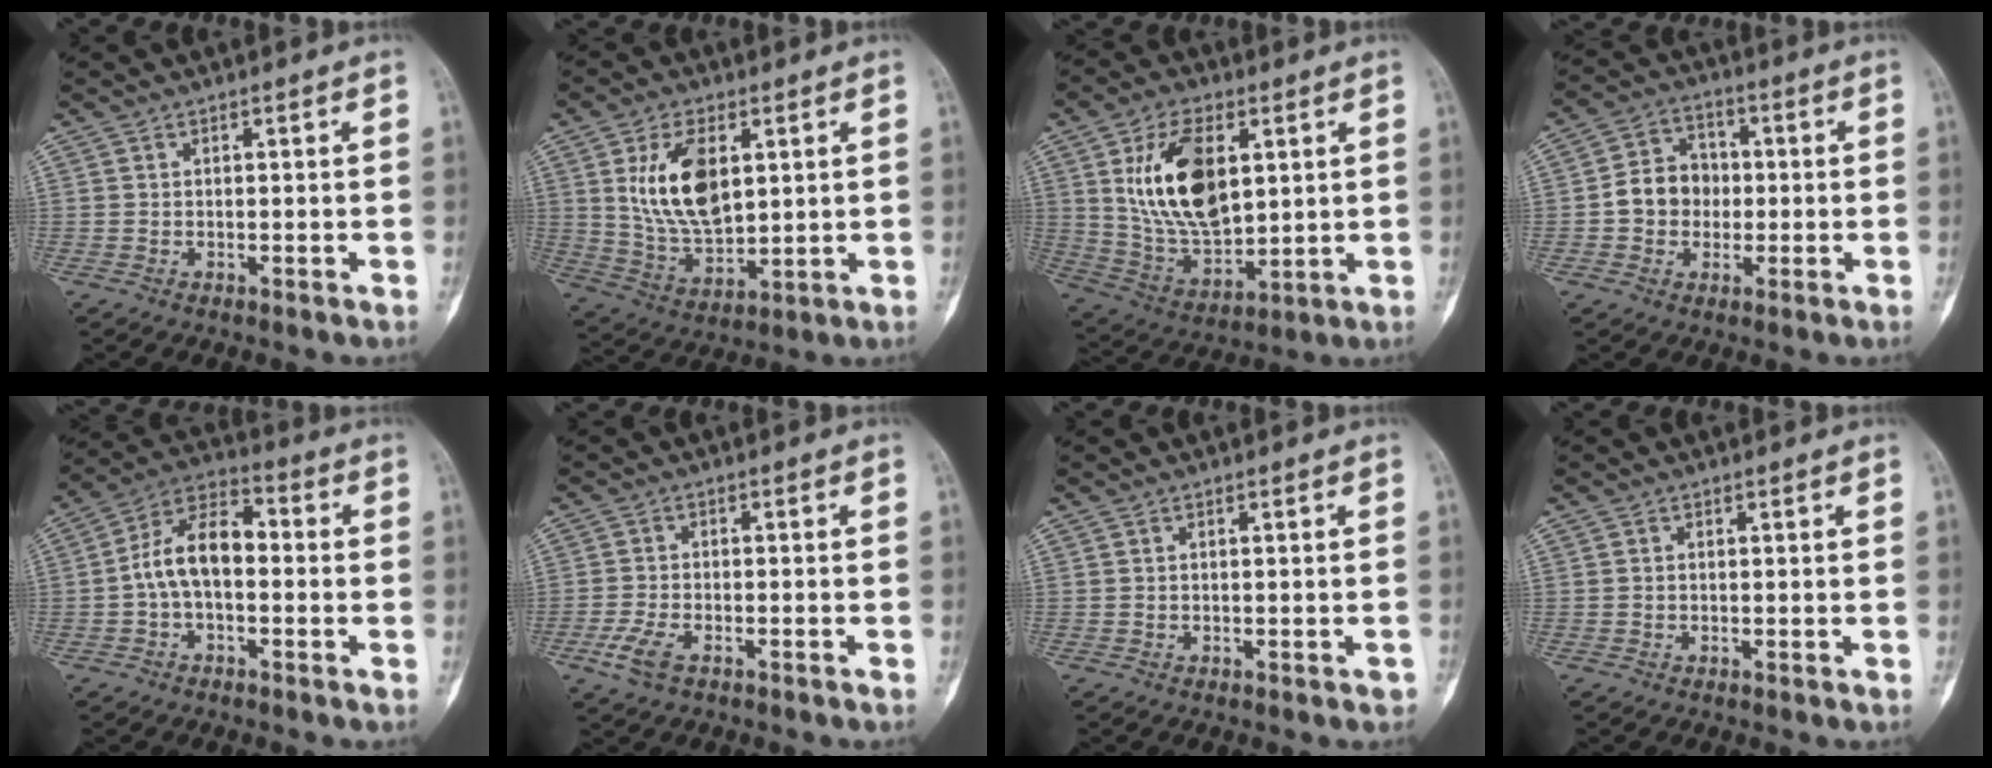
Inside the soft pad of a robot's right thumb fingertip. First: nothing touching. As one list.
[{"total": 14.0, "force": [3.7, 7.6, 11.1], "torque": [-0.193, -0.019, 0.082]}, {"total": 17.8, "force": [4.6, 9.8, 14.1], "torque": [-0.242, -0.018, 0.098]}, {"total": 8.6, "force": [-0.7, 7.4, 4.2], "torque": [-0.042, 0.025, -0.023]}, {"total": 10.7, "force": [-1.0, 6.2, 8.7], "torque": [-0.147, 0.041, -0.031]}, {"total": 4.7, "force": [-2.6, 2.0, 3.4], "torque": [-0.082, 0.008, -0.051]}, {"total": 1.0, "force": [-0.6, 0.4, 0.7], "torque": [-0.008, 0.005, -0.006]}, {"total": 0.0}]